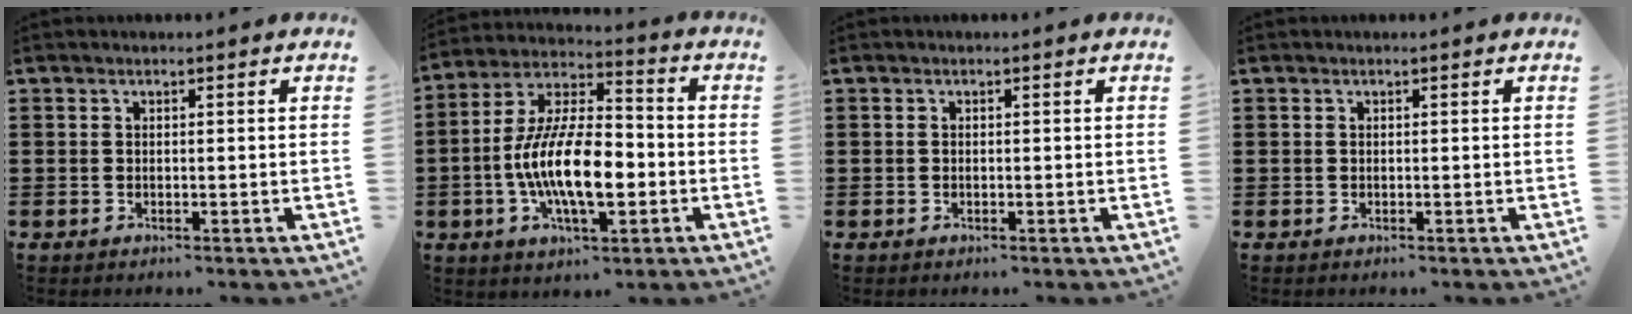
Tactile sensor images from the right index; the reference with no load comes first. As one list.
[{"total": 13.8, "force": [-3.6, 5.8, 12.0], "torque": [-0.260, -0.006, -0.068]}, {"total": 0.0}, {"total": 0.0}]